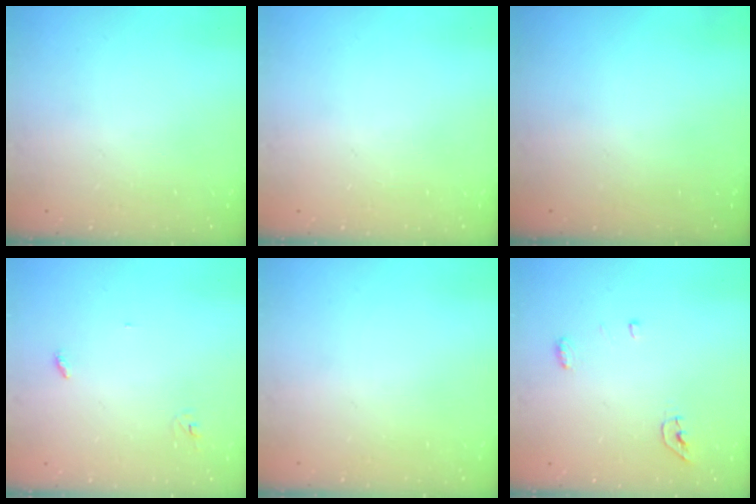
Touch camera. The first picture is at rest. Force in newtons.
{"total": 0.0}
{"total": 0.0}
{"total": 2.8, "press": 2.8, "slide": 0.2}
{"total": 0.0}
{"total": 4.4, "press": 4.3, "slide": 0.8}